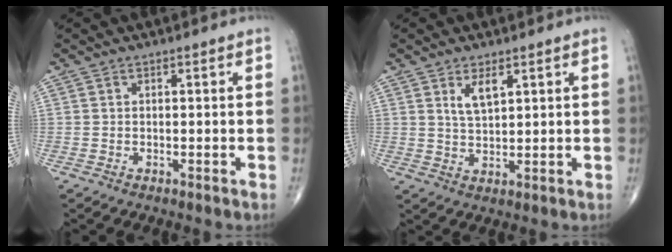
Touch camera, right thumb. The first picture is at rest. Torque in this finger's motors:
{"motor_torque": [-0.34, 0.38, 0.43, 0.30, 0.02]}